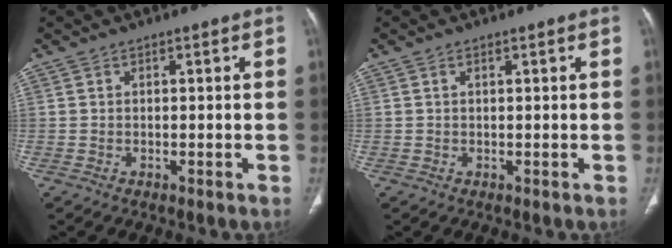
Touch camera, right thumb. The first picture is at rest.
{"total": 0.5, "force": [0.3, 0.2, 0.4], "torque": [-0.011, 0.004, 0.005]}